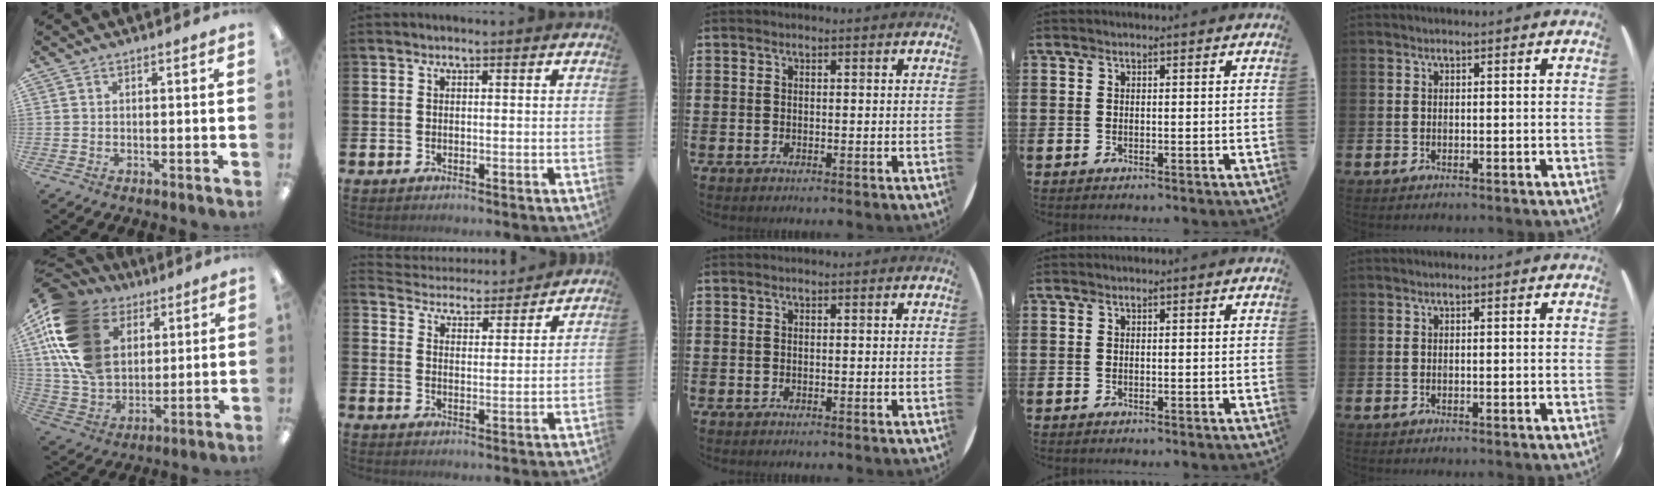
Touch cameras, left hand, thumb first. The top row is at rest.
{"thumb": {"total": 20.6, "force": [8.5, 14.5, 12.0], "torque": [-0.271, -0.029, 0.161]}, "index": {"total": 4.6, "force": [4.5, 0.7, -0.4], "torque": [-0.012, -0.042, 0.077]}}